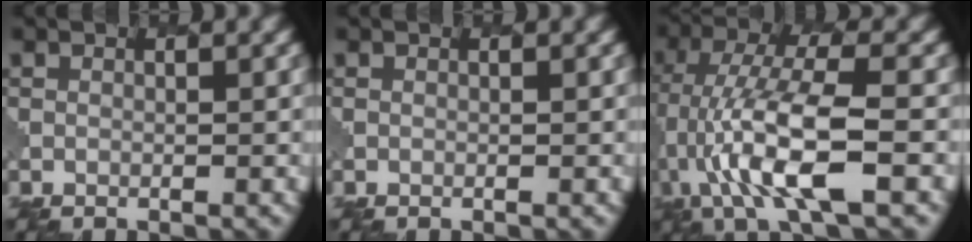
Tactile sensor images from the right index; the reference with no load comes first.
{"total": 0.0}
{"total": 9.3, "force": [-2.4, 2.6, 8.6], "torque": [-0.161, 0.009, -0.046]}